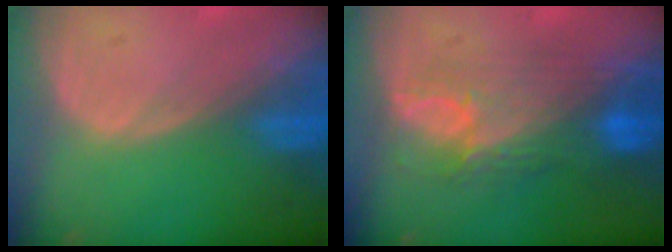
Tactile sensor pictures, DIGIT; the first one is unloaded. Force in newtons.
{"total": 9.3, "press": 8.4, "slide": 4.0}